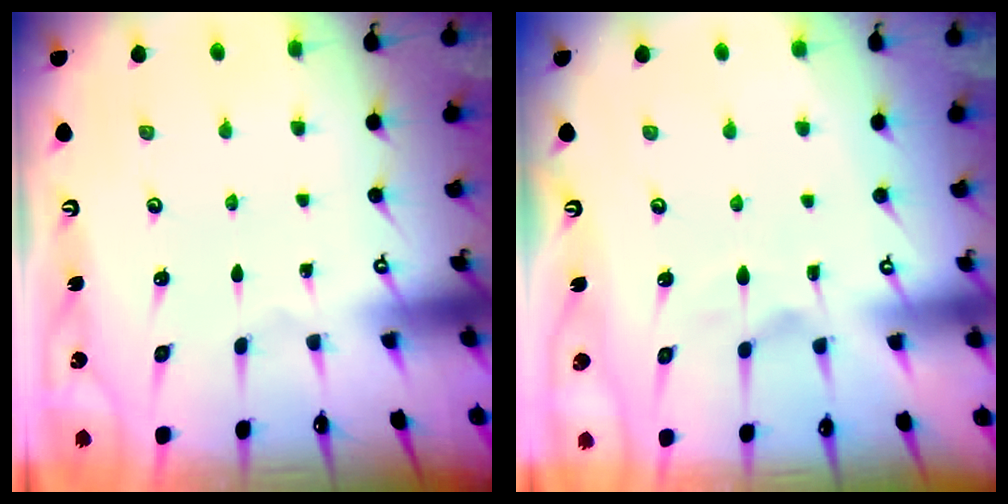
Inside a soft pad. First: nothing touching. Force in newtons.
{"total": 5.2, "press": 5.0, "slide": 1.2}